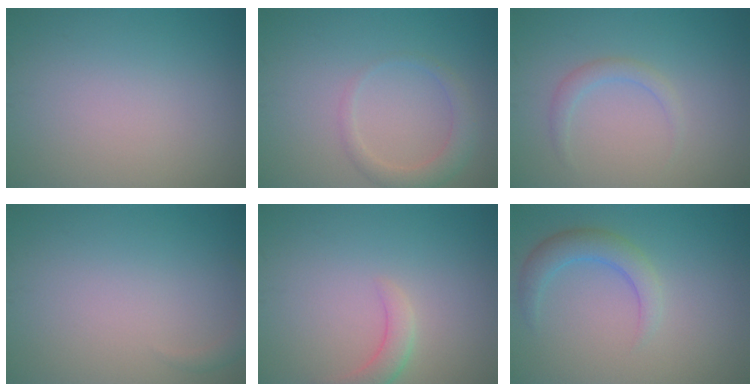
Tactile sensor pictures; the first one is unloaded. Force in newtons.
{"total": 2.2, "press": 2.2, "slide": 0.3}
{"total": 1.5, "press": 1.5, "slide": 0.1}
{"total": 0.9, "press": 0.9, "slide": 0.1}
{"total": 2.1, "press": 2.1, "slide": 0.3}
{"total": 3.0, "press": 3.0, "slide": 0.2}